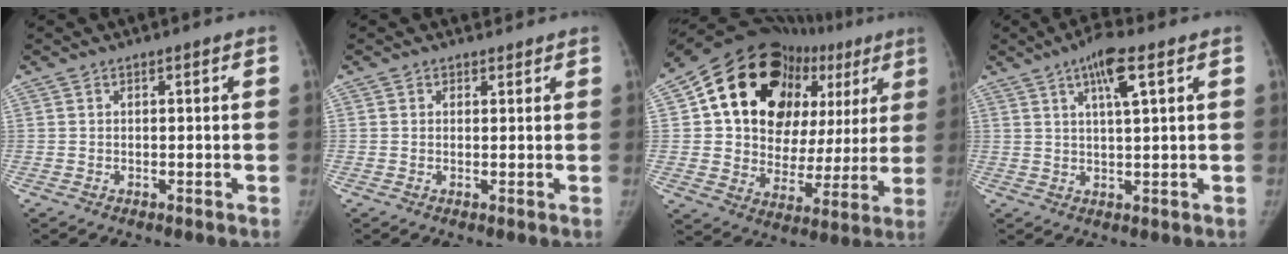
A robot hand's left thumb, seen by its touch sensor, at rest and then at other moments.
{"total": 1.1, "force": [0.8, 0.7, -0.2], "torque": [0.014, -0.004, 0.006]}
{"total": 27.0, "force": [10.9, 17.4, 17.5], "torque": [-0.193, 0.018, 0.172]}
{"total": 7.0, "force": [3.2, 1.2, 6.0], "torque": [-0.109, -0.005, 0.056]}